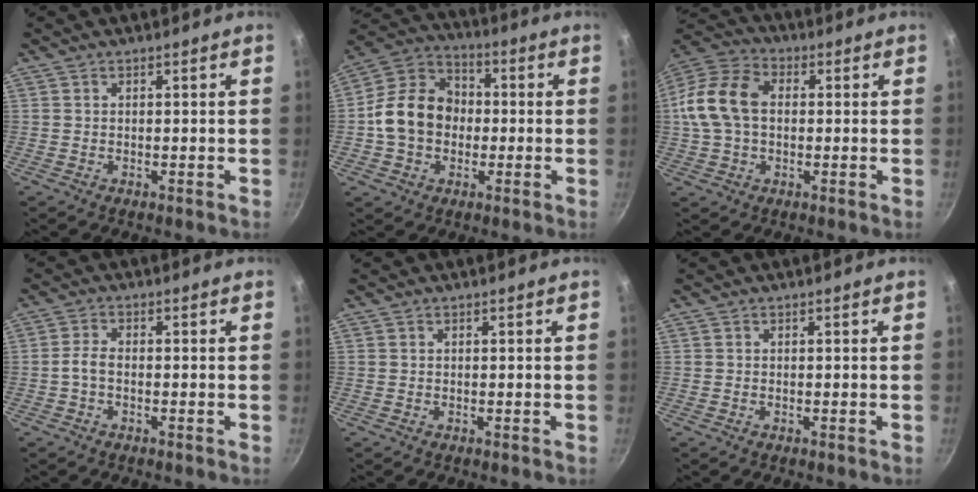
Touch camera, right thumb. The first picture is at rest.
{"total": 14.0, "force": [-1.1, 11.2, 8.2], "torque": [-0.108, 0.033, -0.037]}
{"total": 13.4, "force": [0.8, 9.4, 9.6], "torque": [-0.170, 0.030, -0.001]}
{"total": 2.5, "force": [-0.9, 1.2, 2.0], "torque": [-0.048, 0.015, -0.024]}
{"total": 0.0}
{"total": 0.0}